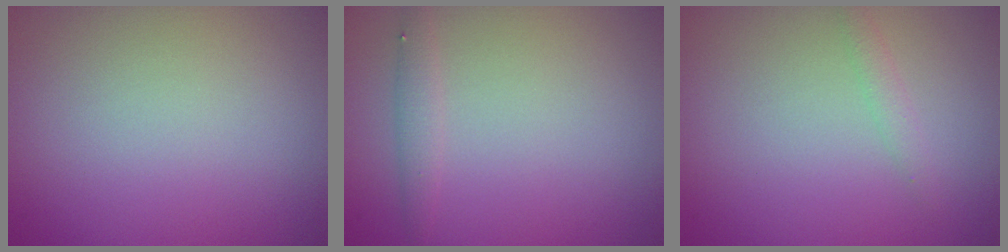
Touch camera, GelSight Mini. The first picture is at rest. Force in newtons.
{"total": 0.7, "press": 0.7, "slide": 0.1}
{"total": 1.1, "press": 1.1, "slide": 0.1}